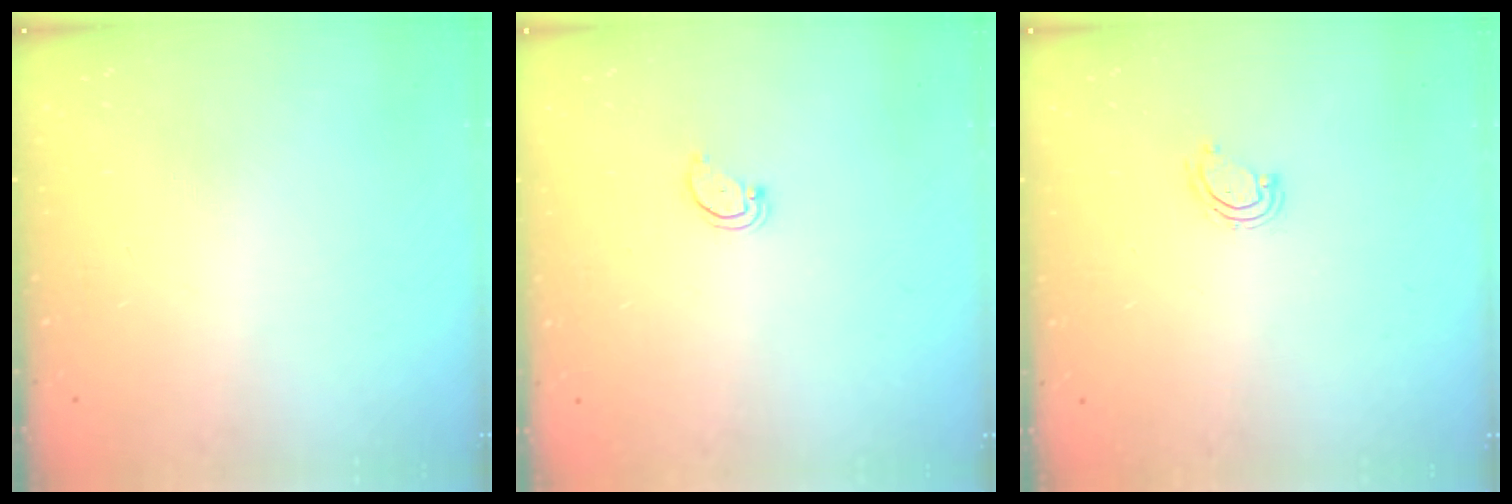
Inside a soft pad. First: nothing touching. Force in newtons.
{"total": 2.5, "press": 2.5, "slide": 0.3}
{"total": 3.2, "press": 3.1, "slide": 0.2}